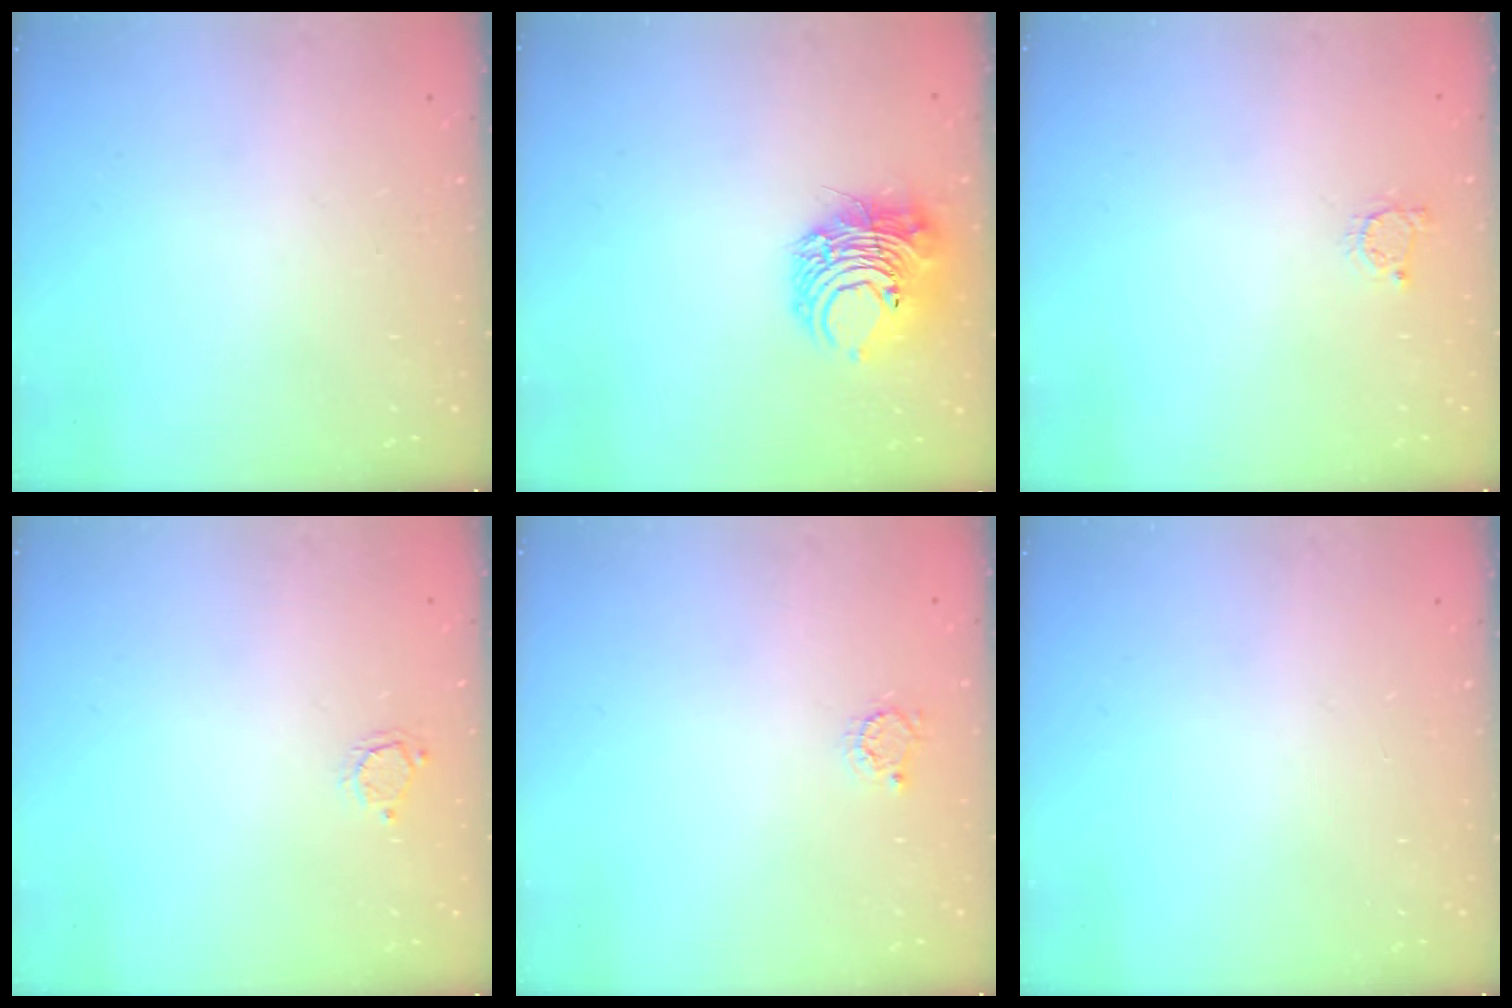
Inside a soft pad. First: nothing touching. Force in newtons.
{"total": 9.7, "press": 9.6, "slide": 1.4}
{"total": 2.2, "press": 2.2, "slide": 0.4}
{"total": 2.8, "press": 2.8, "slide": 0.3}
{"total": 2.8, "press": 2.8, "slide": 0.4}
{"total": 0.0}